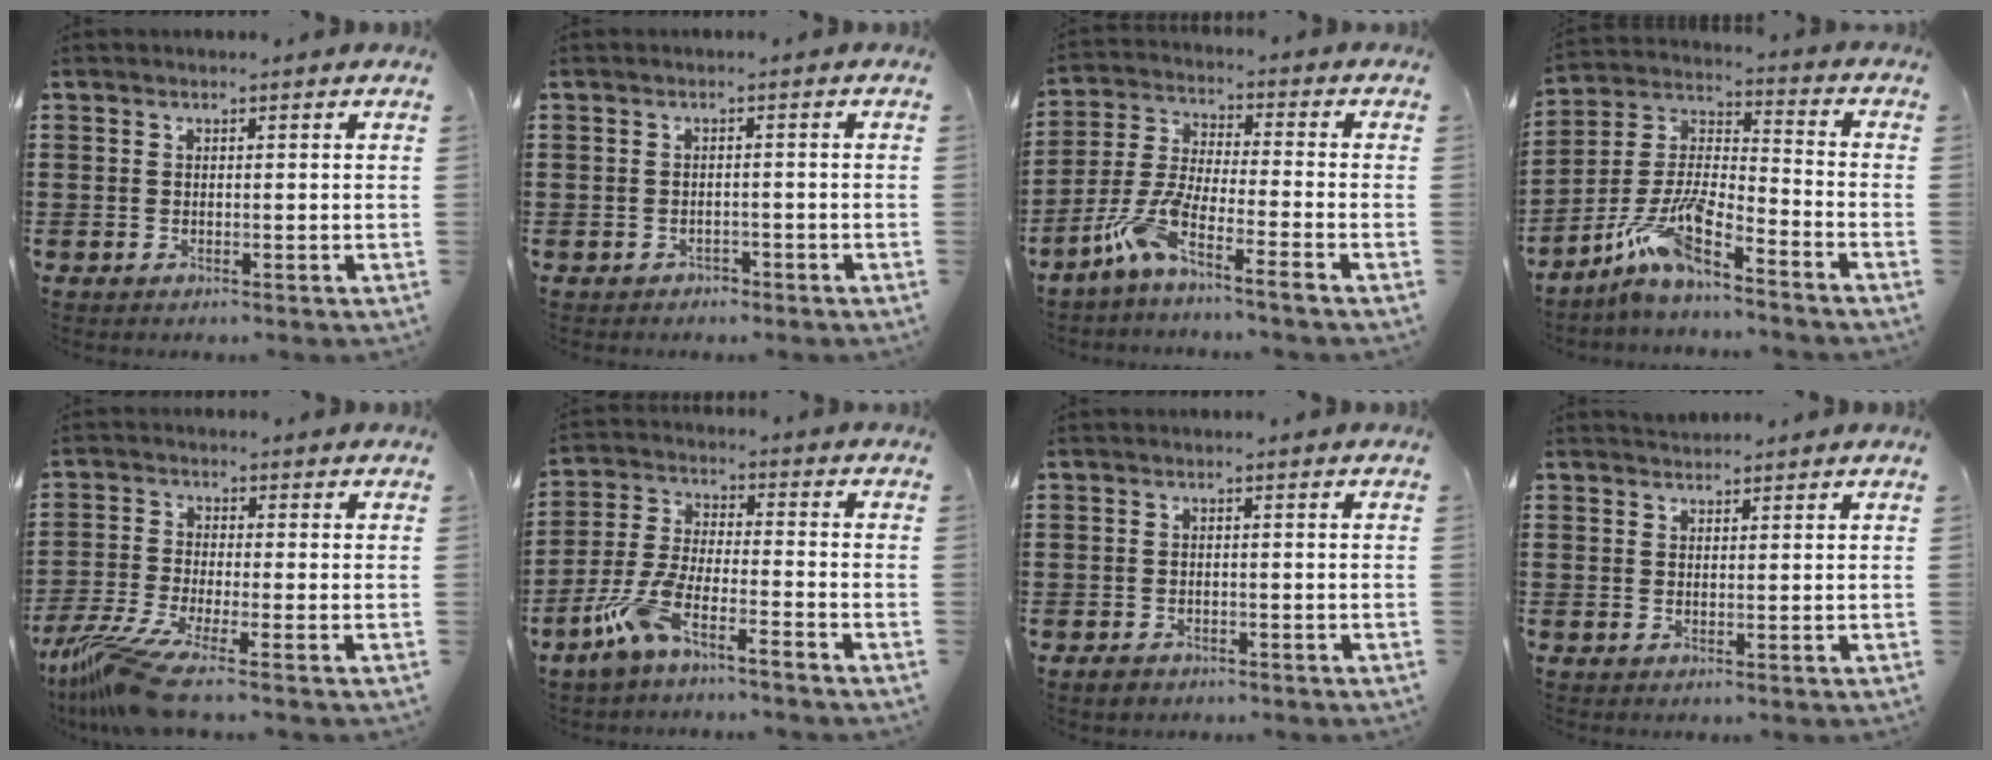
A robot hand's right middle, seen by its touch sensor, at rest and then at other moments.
{"total": 1.1, "force": [-1.0, 0.5, 0.0], "torque": [-0.006, 0.002, -0.023]}
{"total": 7.3, "force": [-5.6, 0.3, 4.6], "torque": [-0.118, -0.018, -0.116]}
{"total": 9.7, "force": [-7.3, 1.7, 6.2], "torque": [-0.141, -0.010, -0.147]}
{"total": 7.6, "force": [-5.3, 0.5, 5.3], "torque": [-0.132, -0.023, -0.107]}
{"total": 7.5, "force": [-5.9, 0.7, 4.6], "torque": [-0.123, -0.014, -0.122]}
{"total": 1.4, "force": [-1.1, 0.8, 0.3], "torque": [-0.009, 0.002, -0.026]}
{"total": 1.3, "force": [1.2, 0.4, -0.1], "torque": [-0.002, 0.003, 0.024]}